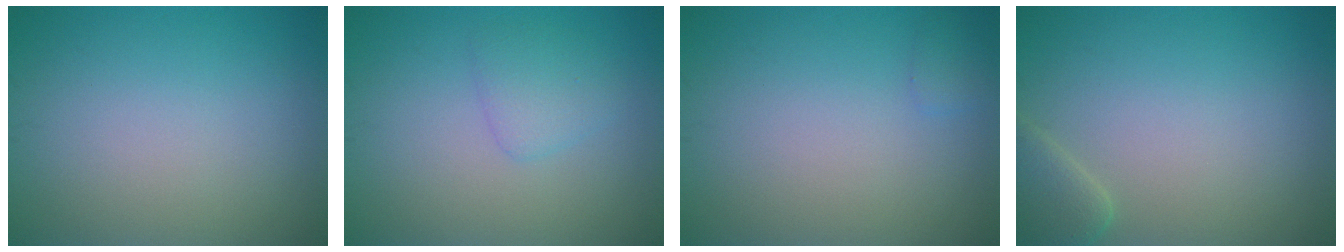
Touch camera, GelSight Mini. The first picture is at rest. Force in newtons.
{"total": 1.9, "press": 1.9, "slide": 0.2}
{"total": 0.7, "press": 0.7, "slide": 0.0}
{"total": 2.6, "press": 2.6, "slide": 0.2}